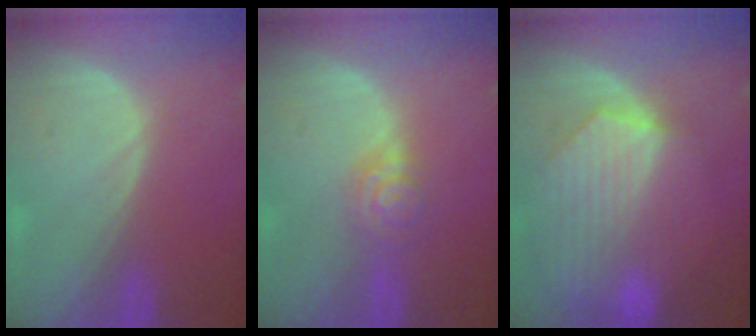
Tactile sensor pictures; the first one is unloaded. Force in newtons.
{"total": 4.4, "press": 3.9, "slide": 2.0}
{"total": 10.1, "press": 8.9, "slide": 4.8}